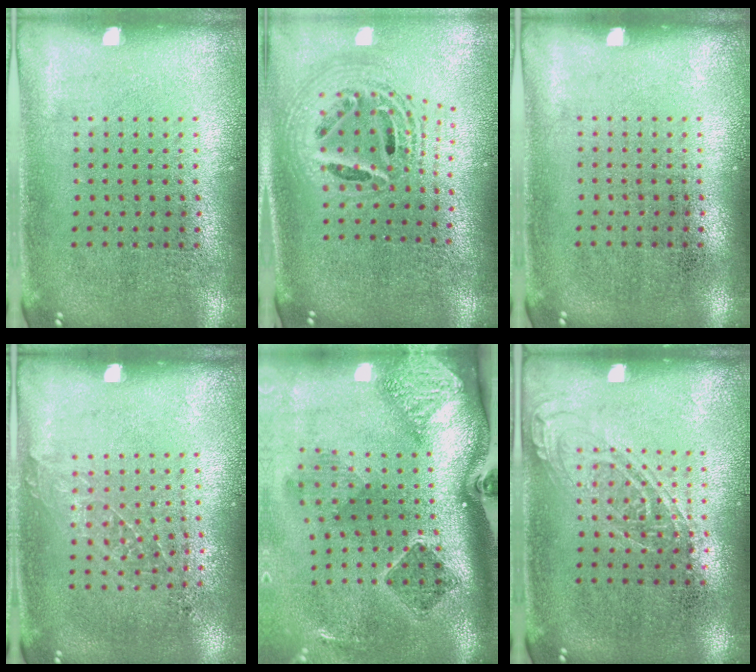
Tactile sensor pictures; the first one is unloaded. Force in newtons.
{"total": 2.3, "press": 1.7, "slide": 1.6}
{"total": 0.0}
{"total": 0.9, "press": 0.8, "slide": 0.2}
{"total": 2.8, "press": 1.9, "slide": 2.1}
{"total": 1.2, "press": 1.1, "slide": 0.4}